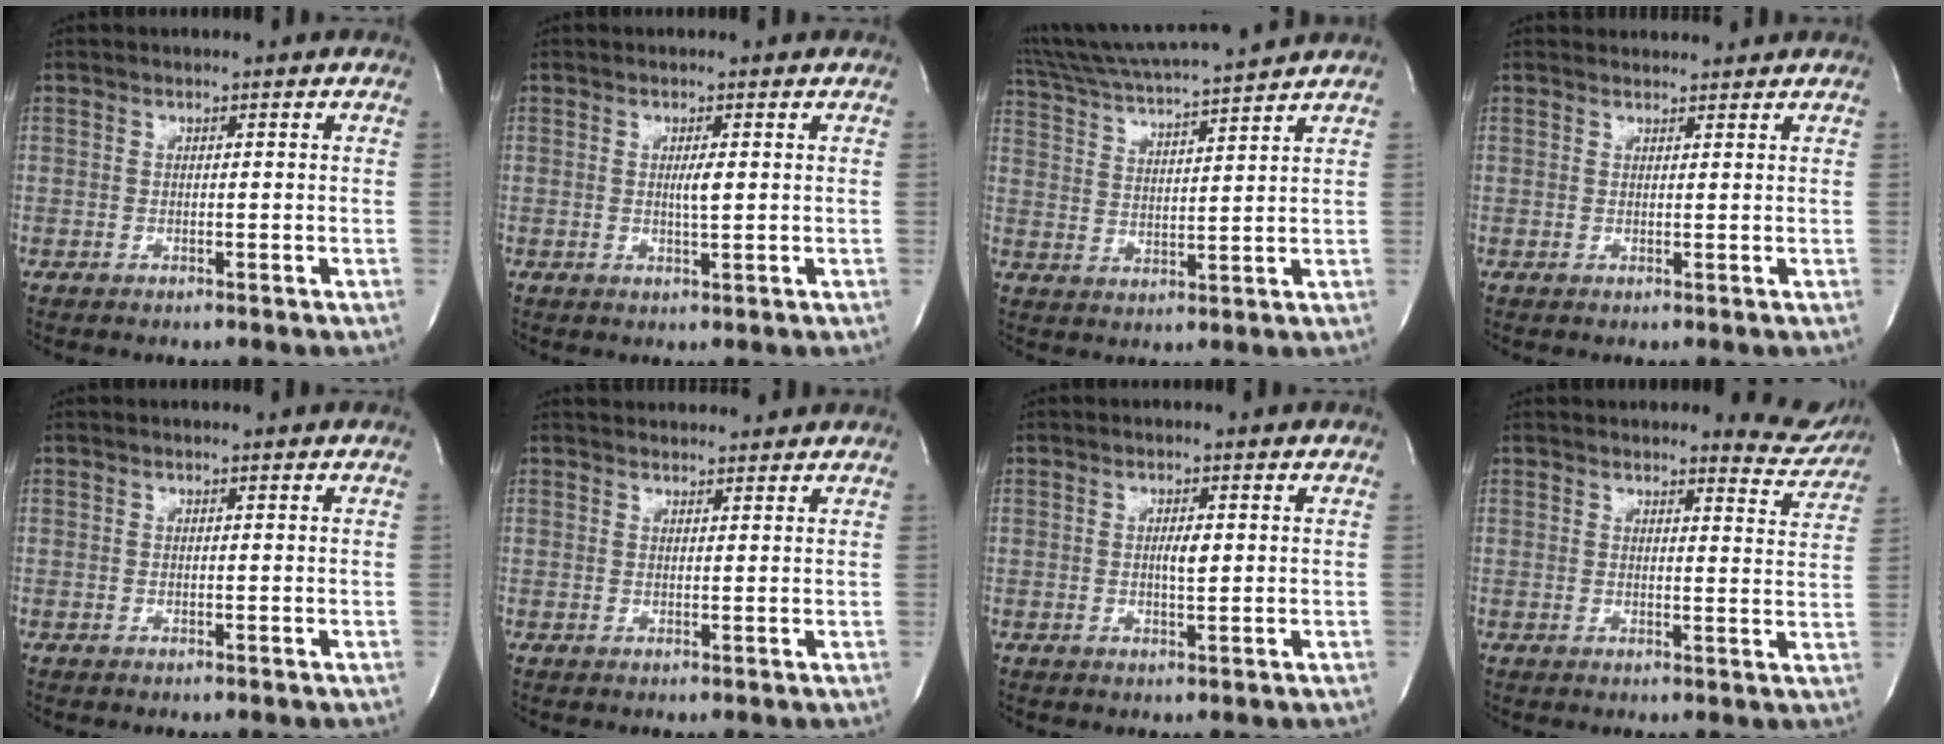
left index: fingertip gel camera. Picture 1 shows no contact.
{"total": 1.9, "force": [0.2, 0.1, 1.8], "torque": [-0.037, -0.004, 0.004]}
{"total": 14.4, "force": [13.1, -1.1, 5.8], "torque": [-0.115, 0.005, 0.214]}
{"total": 3.6, "force": [3.5, 0.6, 0.1], "torque": [-0.005, 0.021, 0.047]}
{"total": 0.0}
{"total": 5.8, "force": [5.7, 1.1, 0.9], "torque": [-0.009, 0.025, 0.072]}
{"total": 2.0, "force": [0.2, 0.4, 1.9], "torque": [-0.036, -0.003, 0.004]}
{"total": 5.6, "force": [5.6, 0.9, 0.0], "torque": [0.012, -0.039, 0.044]}